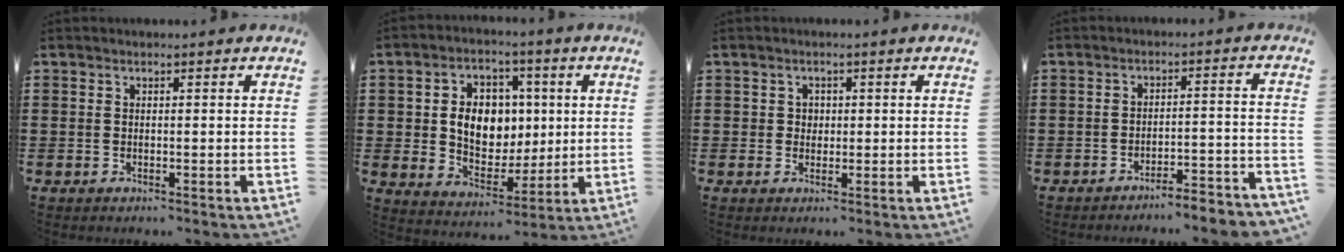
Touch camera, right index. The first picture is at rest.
{"total": 8.7, "force": [1.1, 7.0, 5.1], "torque": [-0.100, 0.014, 0.019]}
{"total": 1.5, "force": [0.3, 1.4, 0.4], "torque": [-0.014, 0.006, 0.005]}
{"total": 3.7, "force": [-3.6, -0.4, 0.9], "torque": [-0.019, -0.006, -0.076]}